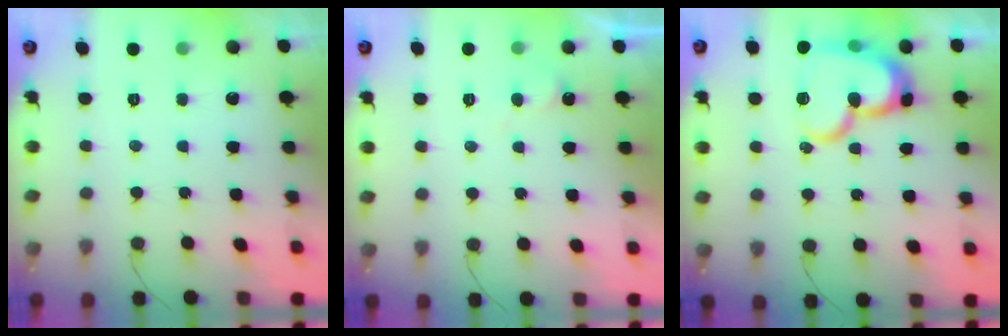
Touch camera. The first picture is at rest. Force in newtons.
{"total": 6.0, "press": 6.0, "slide": 0.4}
{"total": 18.3, "press": 18.3, "slide": 0.9}